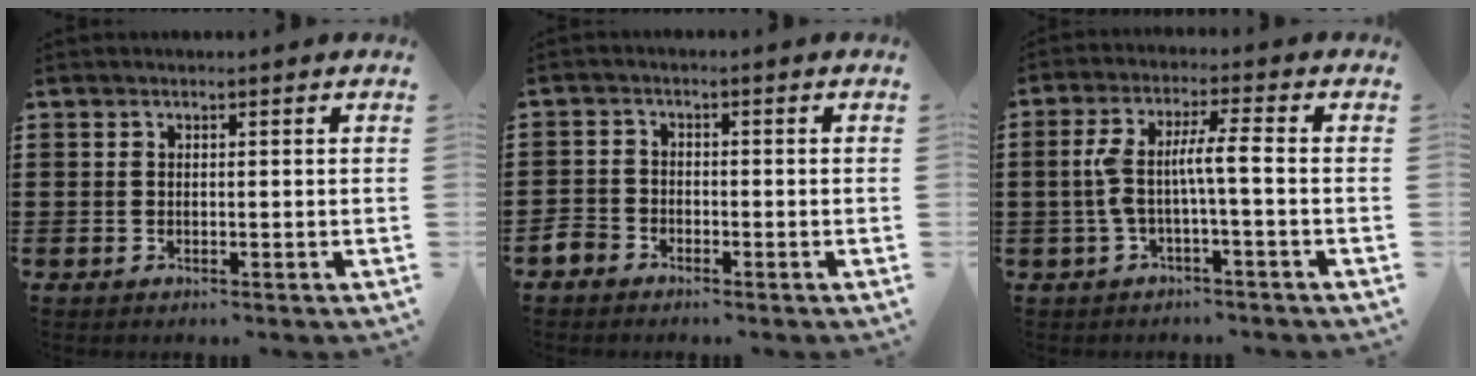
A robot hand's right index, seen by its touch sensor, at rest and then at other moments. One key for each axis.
{"total": 2.5, "fx": -2.2, "fy": 1.2, "fz": 0.1, "tx": -0.015, "ty": 0.000, "tz": -0.048}
{"total": 5.9, "fx": -0.9, "fy": 0.6, "fz": 5.8, "tx": -0.124, "ty": -0.002, "tz": -0.026}